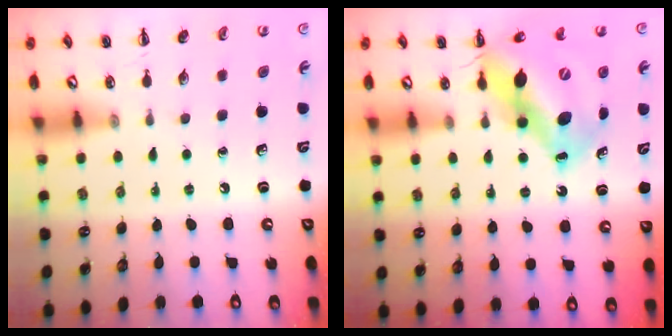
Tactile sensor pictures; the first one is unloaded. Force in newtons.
{"total": 14.1, "press": 13.6, "slide": 3.6}